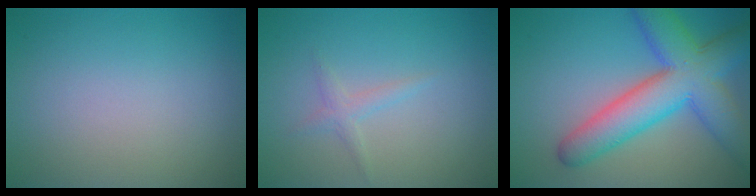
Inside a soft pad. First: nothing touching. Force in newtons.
{"total": 1.3, "press": 1.3, "slide": 0.1}
{"total": 9.5, "press": 9.5, "slide": 0.3}